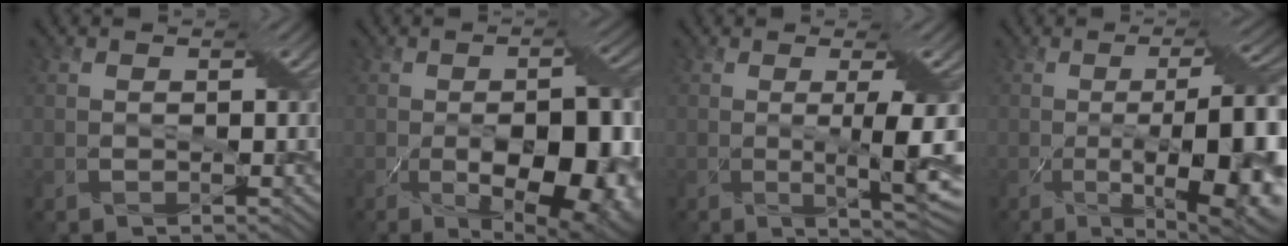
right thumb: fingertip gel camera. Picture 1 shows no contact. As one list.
[{"total": 13.6, "force": [-3.6, 6.1, 11.6], "torque": [-0.156, -0.025, -0.042]}, {"total": 7.4, "force": [-0.5, 1.2, 7.3], "torque": [-0.120, -0.002, -0.002]}, {"total": 16.5, "force": [-3.7, 4.9, 15.3], "torque": [-0.198, -0.006, -0.045]}]